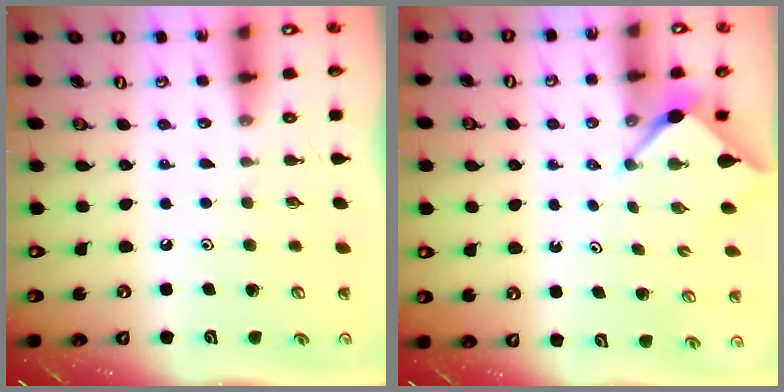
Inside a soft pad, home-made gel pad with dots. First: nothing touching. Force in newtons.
{"total": 2.6, "press": 2.6, "slide": 0.3}